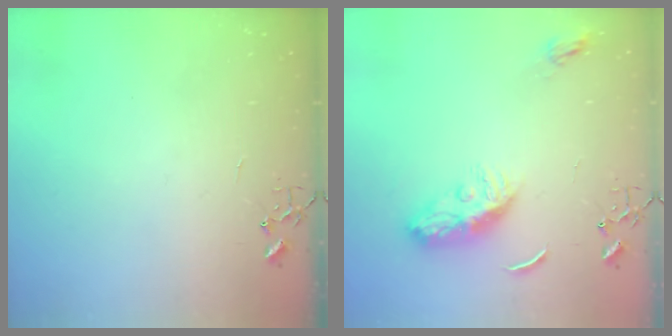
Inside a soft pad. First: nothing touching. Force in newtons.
{"total": 9.9, "press": 9.9, "slide": 0.1}